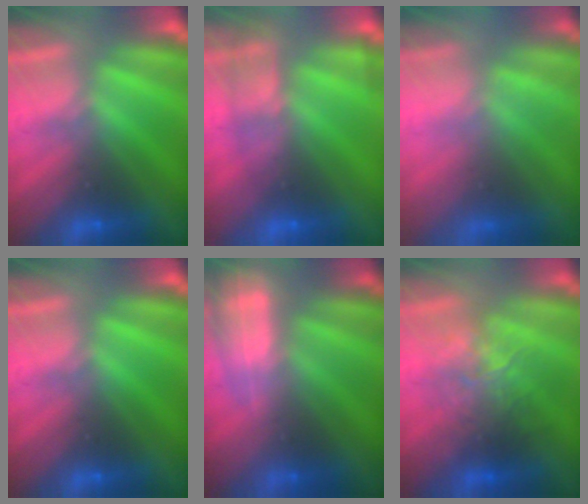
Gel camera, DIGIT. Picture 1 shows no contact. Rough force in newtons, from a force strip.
{"total": 2.4}
{"total": 7.8}
{"total": 0.0}
{"total": 2.5}
{"total": 2.6}